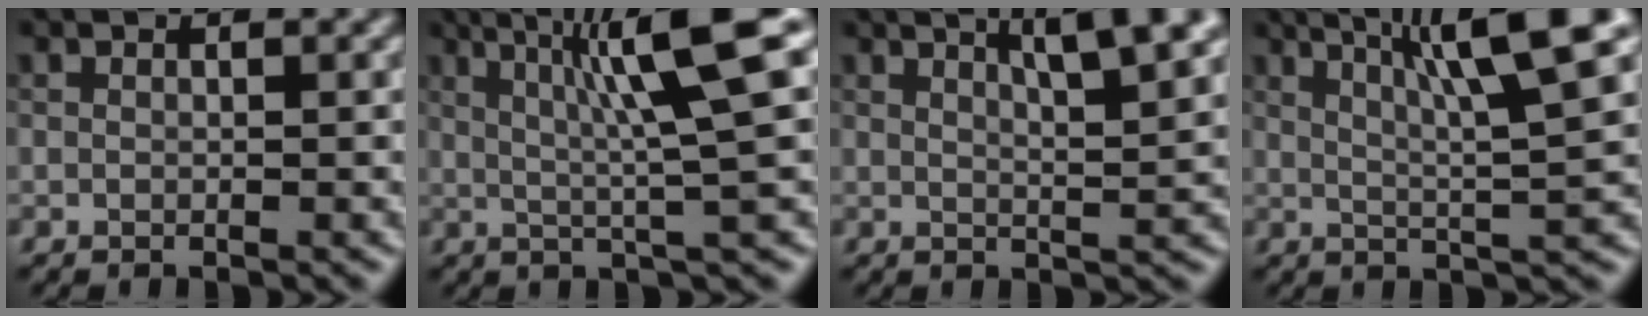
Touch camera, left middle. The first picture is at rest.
{"total": 8.9, "force": [2.6, 0.9, 8.5], "torque": [-0.121, 0.017, 0.040]}
{"total": 5.4, "force": [3.1, 1.0, 4.3], "torque": [-0.050, 0.010, 0.043]}
{"total": 8.8, "force": [3.9, 1.1, 7.8], "torque": [-0.105, 0.018, 0.063]}